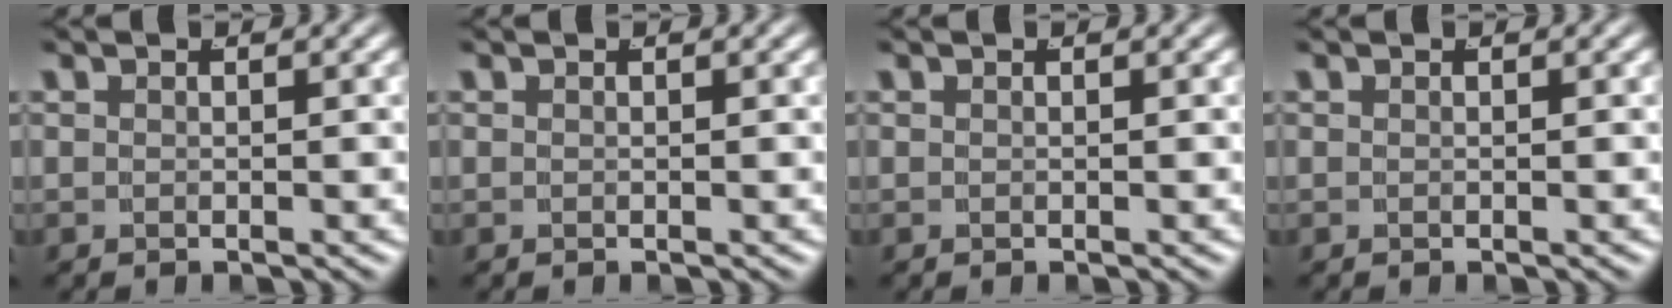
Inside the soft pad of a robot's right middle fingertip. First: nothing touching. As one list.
[{"total": 0.0}, {"total": 0.0}, {"total": 0.0}]